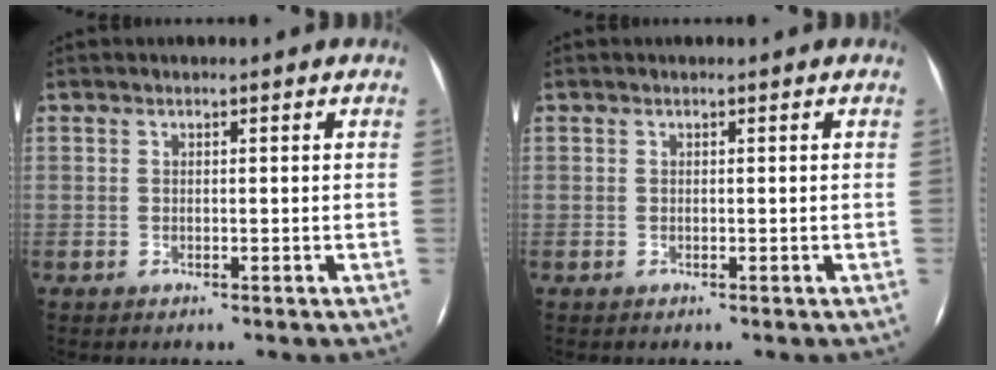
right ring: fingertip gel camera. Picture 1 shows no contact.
{"total": 0.0}